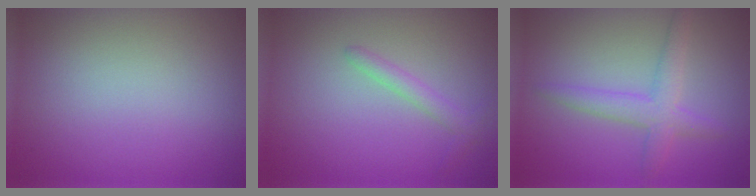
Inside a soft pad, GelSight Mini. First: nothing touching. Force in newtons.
{"total": 1.5, "press": 1.5, "slide": 0.1}
{"total": 2.9, "press": 2.9, "slide": 0.1}